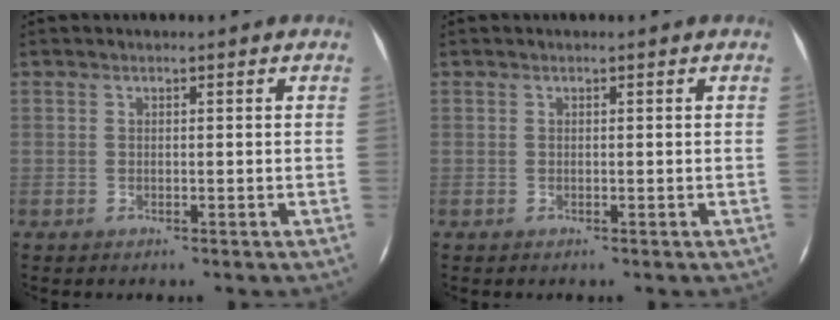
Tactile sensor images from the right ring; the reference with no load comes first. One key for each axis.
{"total": 0.0}